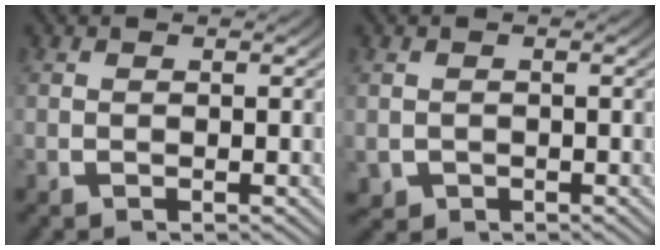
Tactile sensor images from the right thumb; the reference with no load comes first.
{"total": 2.2, "force": [-0.8, 2.0, 0.6], "torque": [-0.019, -0.019, -0.002]}